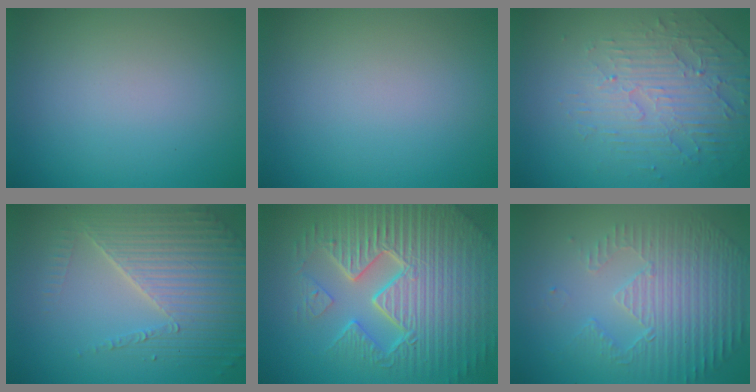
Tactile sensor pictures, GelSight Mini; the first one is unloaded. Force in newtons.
{"total": 0.0}
{"total": 5.1, "press": 3.5, "slide": 3.7}
{"total": 6.2, "press": 4.7, "slide": 4.0}
{"total": 11.1, "press": 7.2, "slide": 8.5}
{"total": 5.0, "press": 3.5, "slide": 3.5}